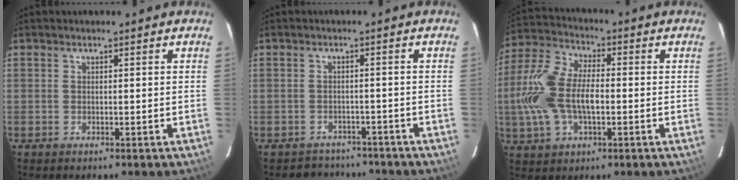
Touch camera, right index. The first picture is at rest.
{"total": 6.6, "force": [-5.7, 3.3, 0.5], "torque": [-0.017, 0.018, -0.075]}
{"total": 14.3, "force": [-1.7, 7.7, 12.0], "torque": [-0.265, 0.012, -0.034]}